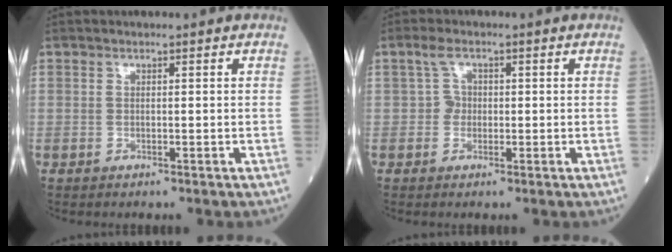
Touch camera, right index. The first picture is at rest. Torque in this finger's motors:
{"motor_torque": [-0.05, 0.04, -0.03, 0.00]}